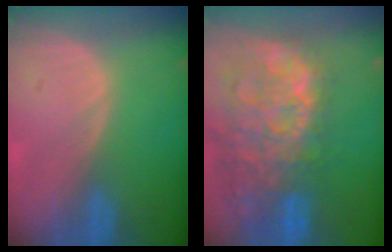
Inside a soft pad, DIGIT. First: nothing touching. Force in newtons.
{"total": 14.9, "press": 12.1, "slide": 8.7}